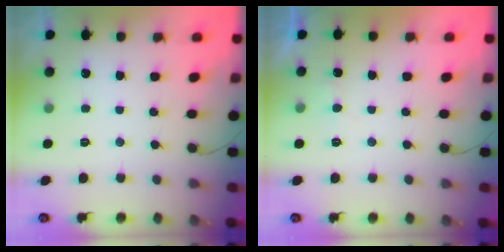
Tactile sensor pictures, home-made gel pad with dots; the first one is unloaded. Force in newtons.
{"total": 5.1, "press": 5.1, "slide": 0.4}